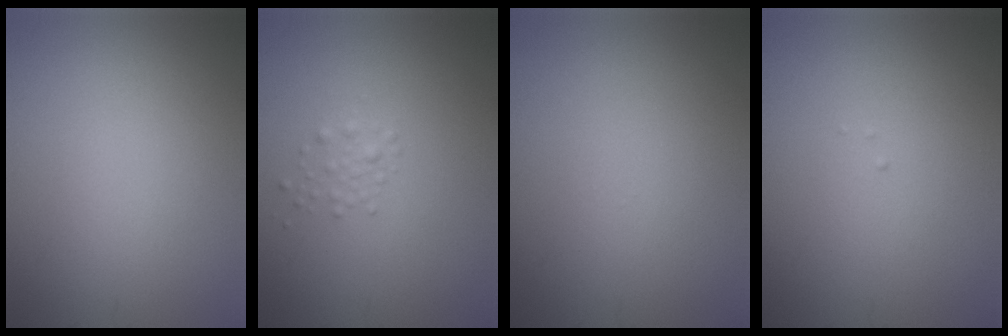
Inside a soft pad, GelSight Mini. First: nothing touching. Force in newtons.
{"total": 1.1, "press": 1.1, "slide": 0.1}
{"total": 0.0}
{"total": 0.0}